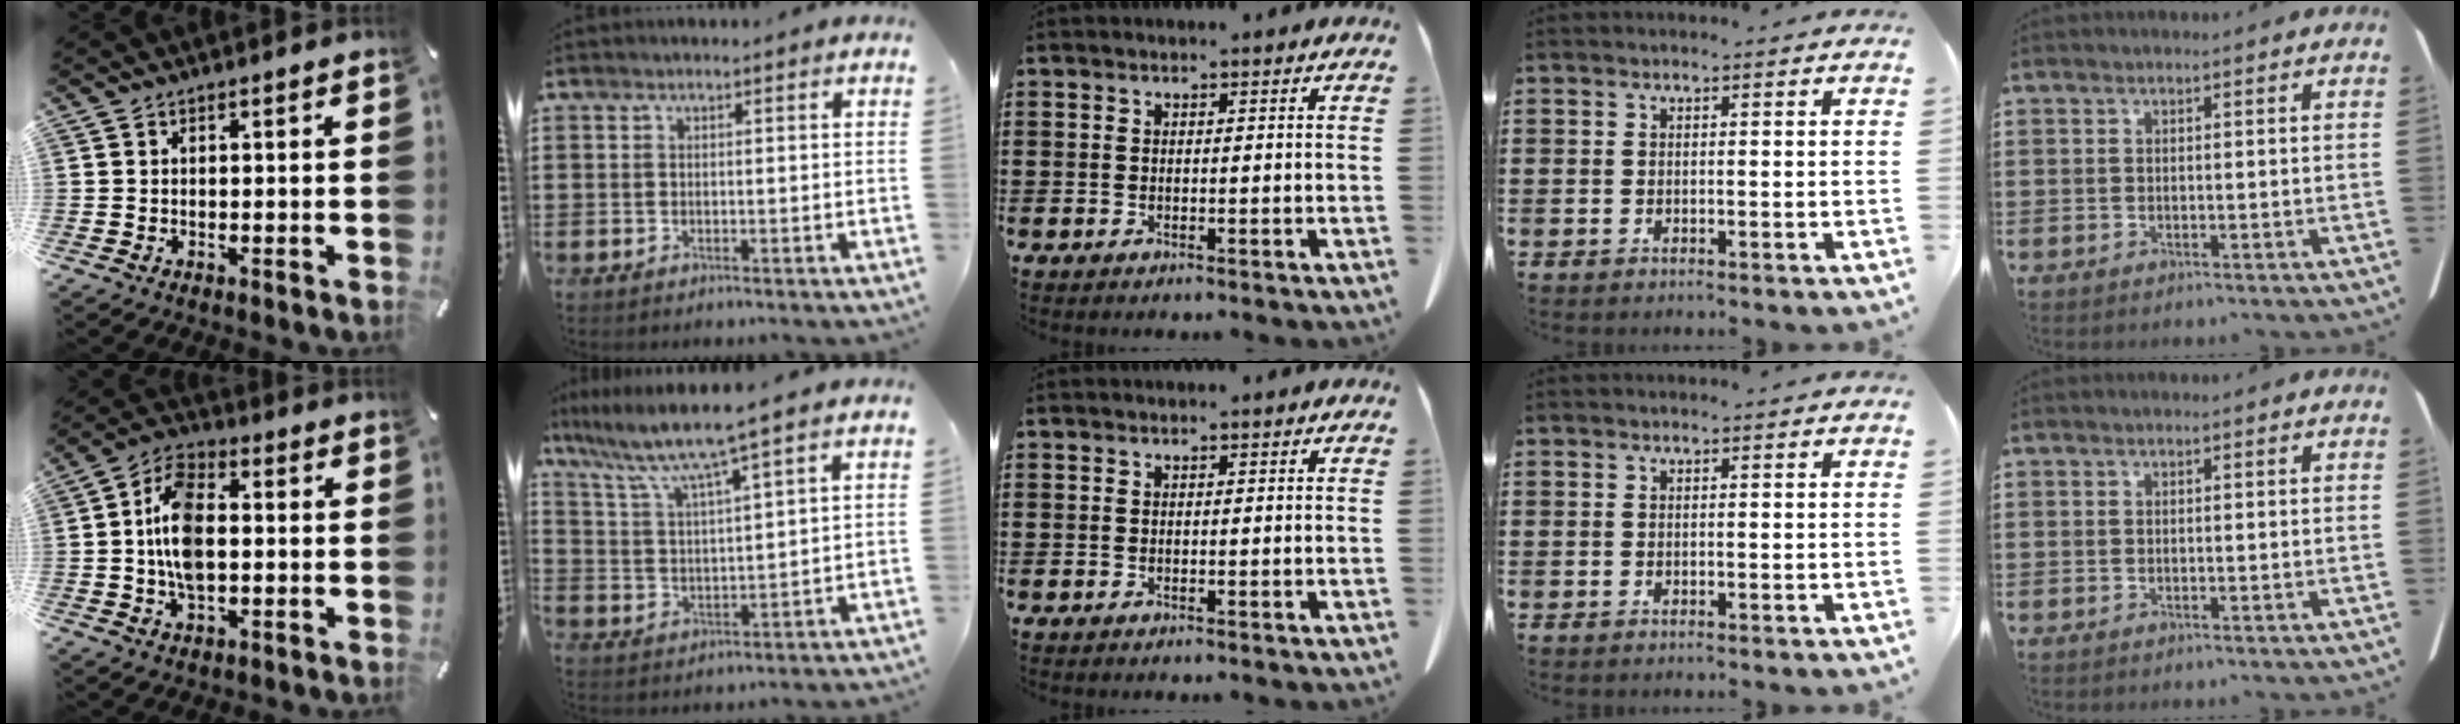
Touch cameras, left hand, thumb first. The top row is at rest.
{"thumb": {"total": 10.9, "force": [-0.3, 6.5, 8.8], "torque": [-0.186, 0.003, -0.008]}, "index": {"total": 7.1, "force": [5.7, -0.4, 4.1], "torque": [-0.102, -0.034, 0.092]}}